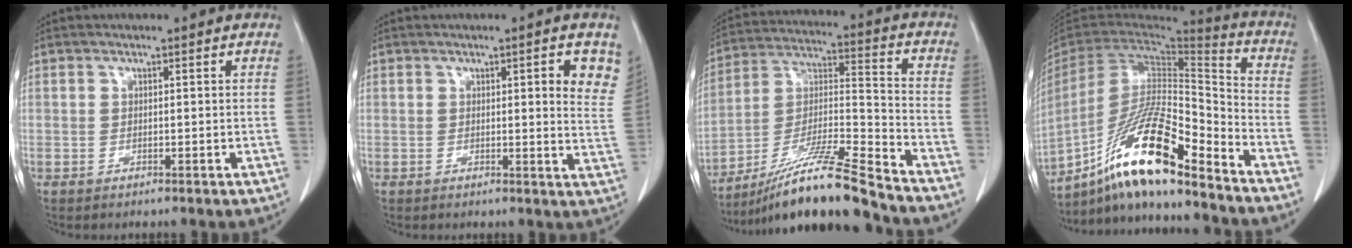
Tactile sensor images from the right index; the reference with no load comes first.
{"total": 5.7, "force": [2.5, 0.9, 5.0], "torque": [-0.050, -0.009, 0.021]}
{"total": 17.1, "force": [-14.2, -0.8, 9.6], "torque": [-0.187, -0.013, -0.256]}
{"total": 20.0, "force": [-14.0, 2.1, 14.1], "torque": [-0.287, -0.012, -0.255]}